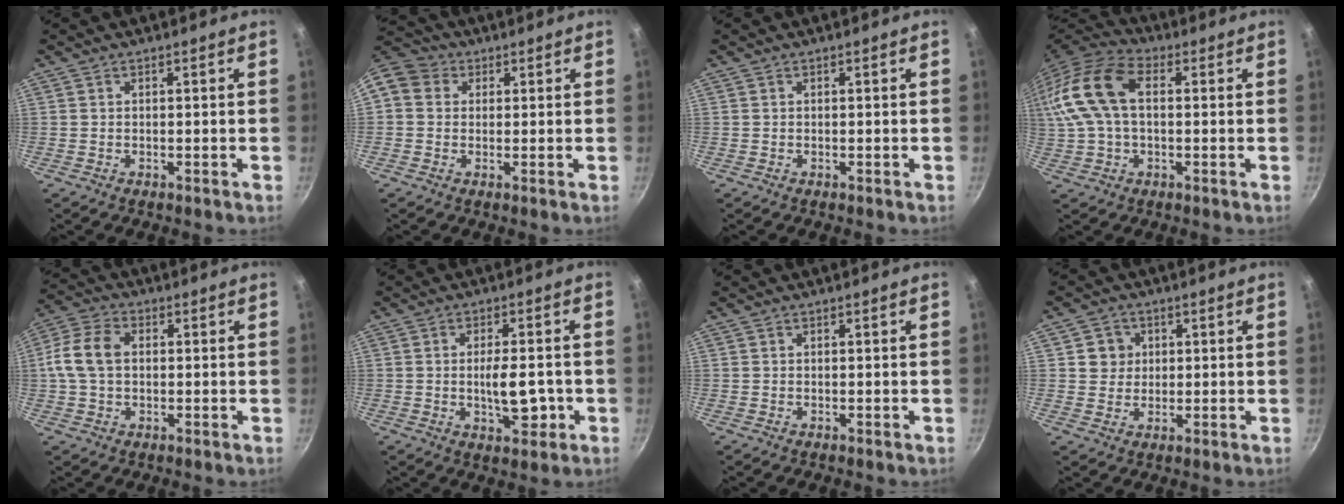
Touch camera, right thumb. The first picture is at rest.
{"total": 8.9, "force": [1.8, 7.7, 4.1], "torque": [-0.073, 0.022, 0.015]}
{"total": 0.0}
{"total": 16.4, "force": [2.4, 9.9, 12.9], "torque": [-0.268, 0.029, 0.032]}
{"total": 9.1, "force": [0.6, 6.2, 6.7], "torque": [-0.131, 0.023, 0.002]}
{"total": 7.7, "force": [-1.4, 3.3, 6.8], "torque": [-0.085, 0.001, -0.018]}
{"total": 0.0}
{"total": 4.4, "force": [1.1, 4.2, 0.9], "torque": [0.016, 0.003, 0.014]}